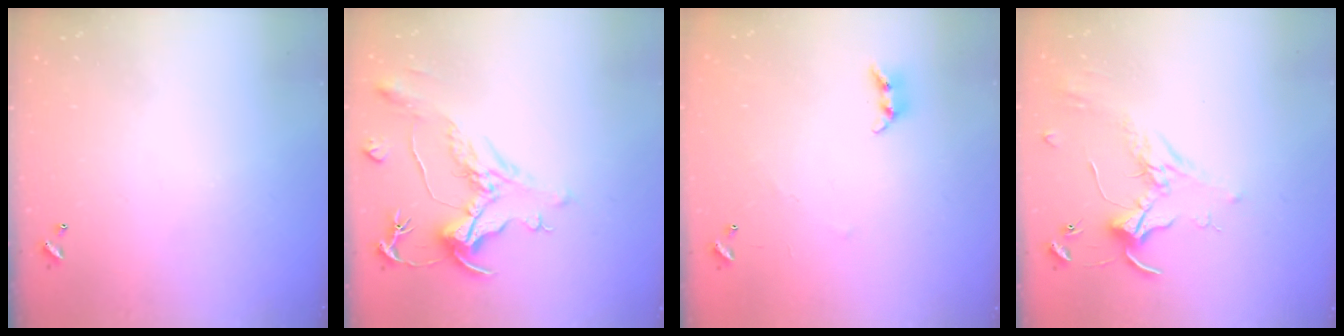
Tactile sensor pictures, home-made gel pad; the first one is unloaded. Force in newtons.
{"total": 1.8, "press": 0.8, "slide": 1.5}
{"total": 5.1, "press": 5.1, "slide": 0.5}
{"total": 1.7, "press": 1.6, "slide": 0.4}